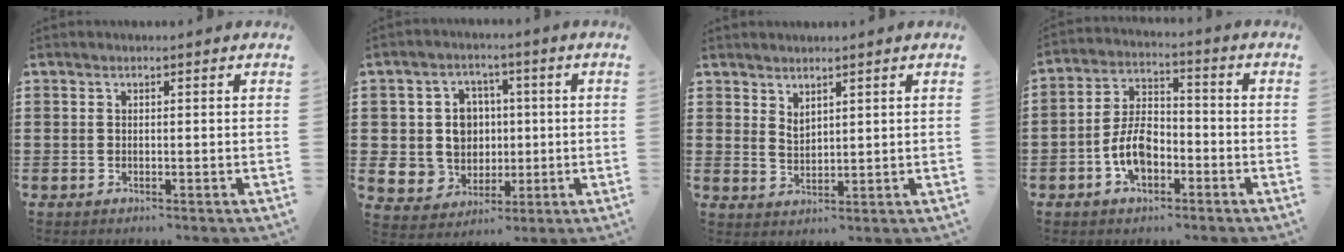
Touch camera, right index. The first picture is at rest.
{"total": 7.7, "force": [0.8, 7.2, 2.5], "torque": [-0.072, 0.016, 0.020]}
{"total": 2.3, "force": [2.1, 0.8, 0.3], "torque": [-0.010, 0.003, 0.040]}
{"total": 7.1, "force": [-2.8, 4.0, 5.1], "torque": [-0.113, 0.008, -0.057]}